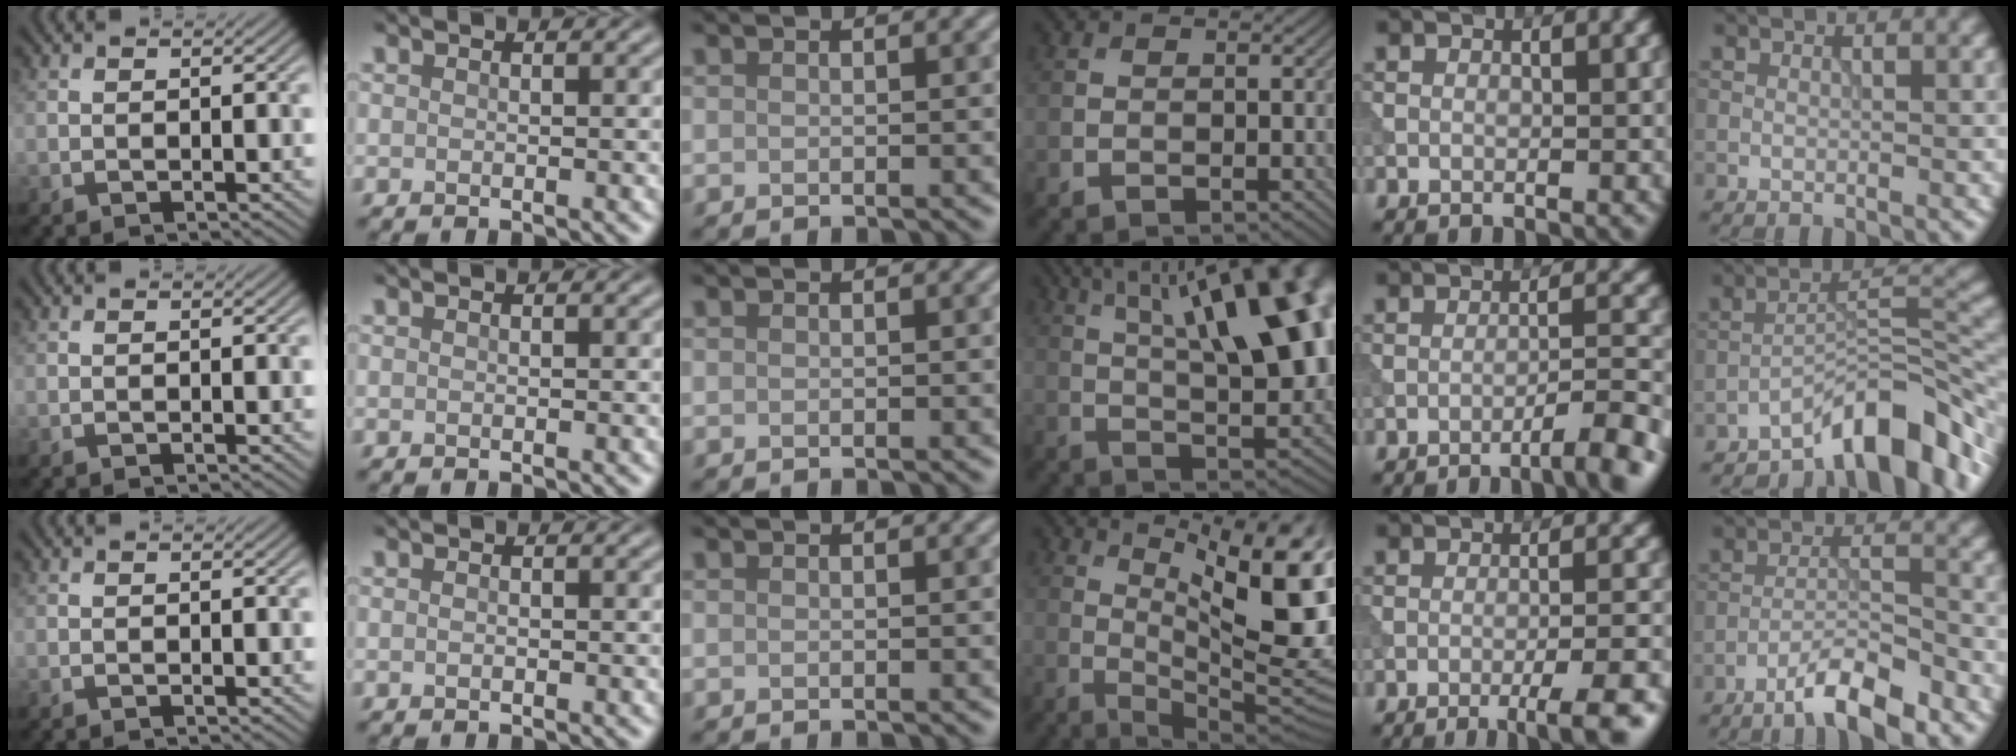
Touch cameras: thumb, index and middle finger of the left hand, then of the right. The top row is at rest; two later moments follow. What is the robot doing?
{"motion": "dispense", "object": "syringe"}